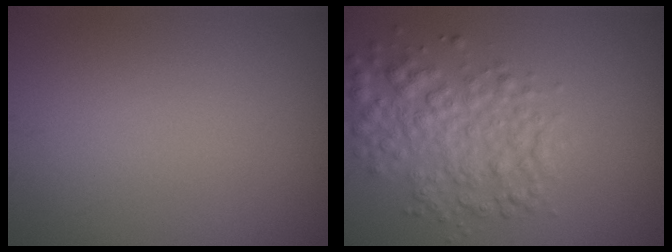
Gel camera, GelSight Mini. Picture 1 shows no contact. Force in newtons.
{"total": 4.5, "press": 4.5, "slide": 0.1}